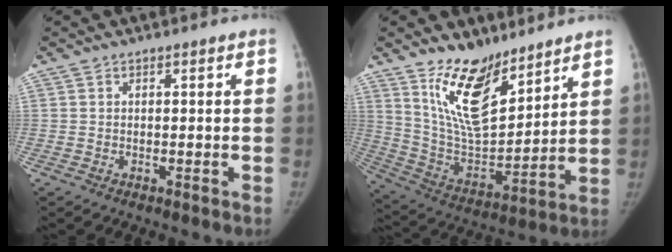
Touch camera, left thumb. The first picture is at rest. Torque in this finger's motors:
{"motor_torque": [0.37, 0.25, 1.46, -1.32, 0.29]}